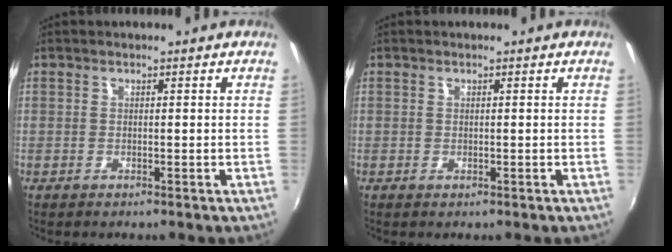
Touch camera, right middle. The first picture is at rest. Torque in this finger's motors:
{"motor_torque": [-0.18, 0.11, 0.02, 0.01]}